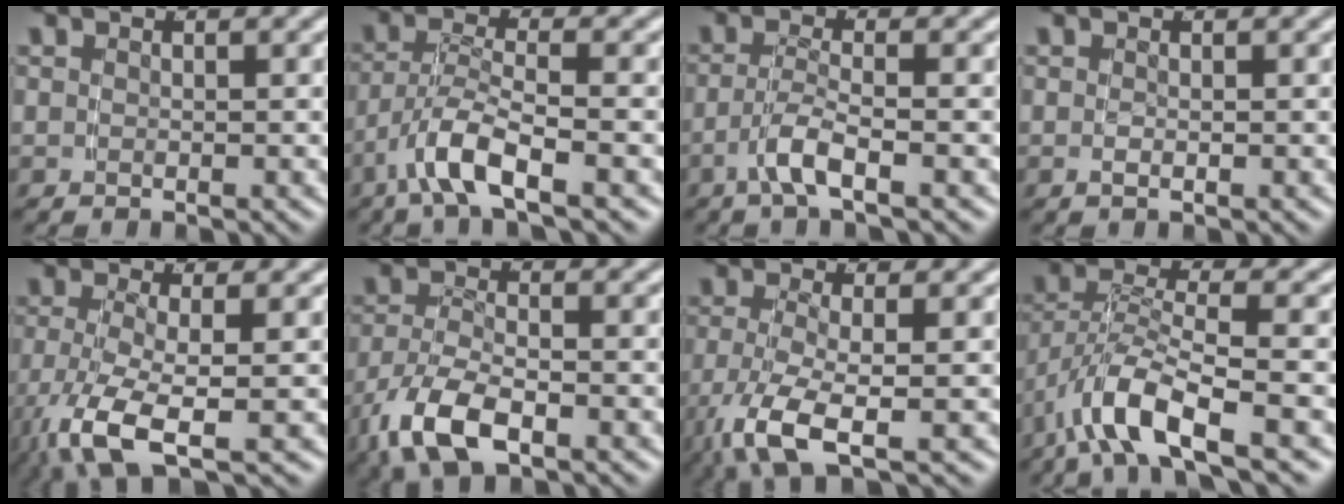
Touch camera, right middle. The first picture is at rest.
{"total": 4.1, "force": [-2.0, 1.0, 3.5], "torque": [-0.077, -0.011, -0.030]}
{"total": 2.9, "force": [-1.7, 0.1, 2.4], "torque": [-0.044, -0.002, -0.031]}
{"total": 0.6, "force": [-0.2, -0.3, 0.5], "torque": [-0.009, -0.001, -0.001]}
{"total": 6.2, "force": [-3.0, 2.3, 4.9], "torque": [-0.123, -0.040, -0.028]}
{"total": 5.7, "force": [-2.6, 3.0, 4.1], "torque": [-0.095, -0.025, -0.031]}
{"total": 5.6, "force": [-2.5, 2.0, 4.6], "torque": [-0.115, -0.034, -0.025]}
{"total": 5.5, "force": [-2.0, 2.1, 4.6], "torque": [-0.107, -0.019, -0.024]}